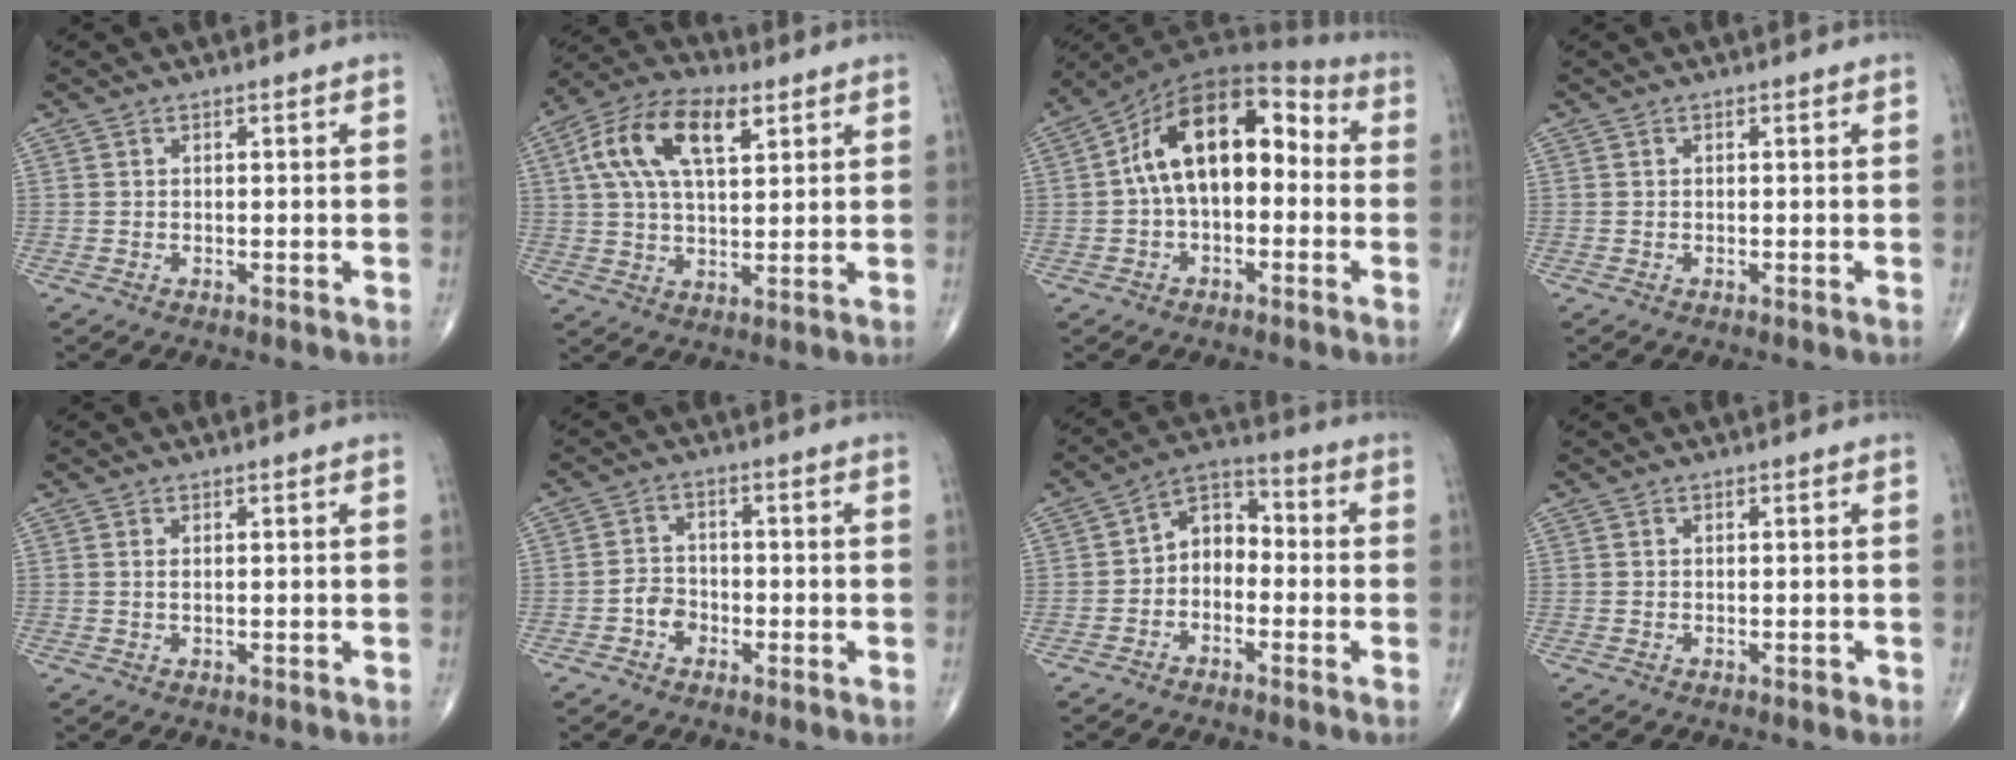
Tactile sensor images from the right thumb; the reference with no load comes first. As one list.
[{"total": 14.6, "force": [5.4, 7.2, 11.5], "torque": [-0.208, 0.009, 0.094]}, {"total": 15.9, "force": [0.3, 9.2, 12.9], "torque": [-0.191, 0.053, -0.008]}, {"total": 0.0}, {"total": 0.8, "force": [0.2, 0.3, 0.7], "torque": [-0.019, 0.002, 0.007]}, {"total": 3.9, "force": [-1.6, 3.1, 1.6], "torque": [-0.011, 0.016, -0.036]}, {"total": 7.0, "force": [-1.5, 5.1, 4.6], "torque": [-0.051, 0.038, -0.046]}, {"total": 0.6, "force": [-0.2, 0.4, 0.4], "torque": [-0.003, 0.001, -0.004]}]